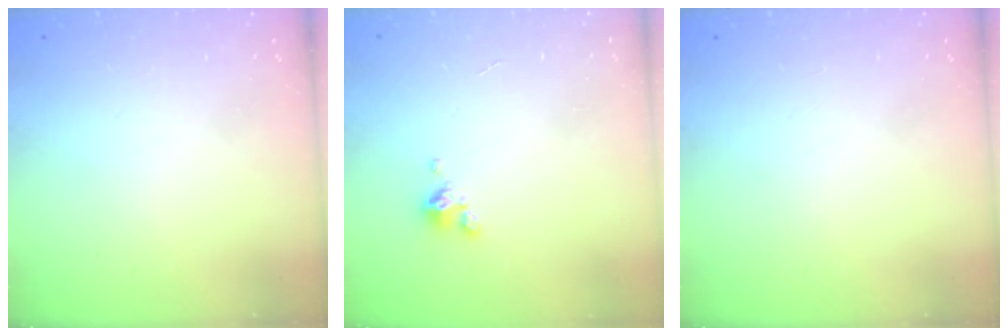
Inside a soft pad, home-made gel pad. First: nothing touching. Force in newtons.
{"total": 2.5, "press": 2.5, "slide": 0.3}
{"total": 0.0}